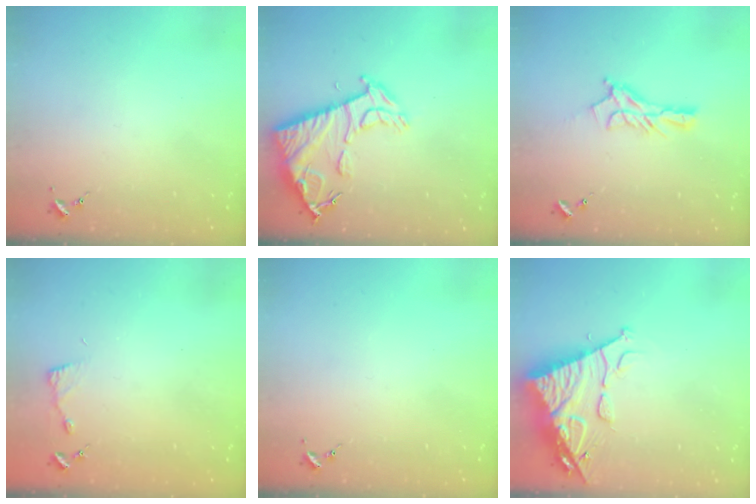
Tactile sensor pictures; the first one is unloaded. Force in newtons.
{"total": 13.1, "press": 13.0, "slide": 1.1}
{"total": 11.6, "press": 11.6, "slide": 0.8}
{"total": 2.9, "press": 2.9, "slide": 0.4}
{"total": 0.0}
{"total": 15.2, "press": 15.1, "slide": 1.4}